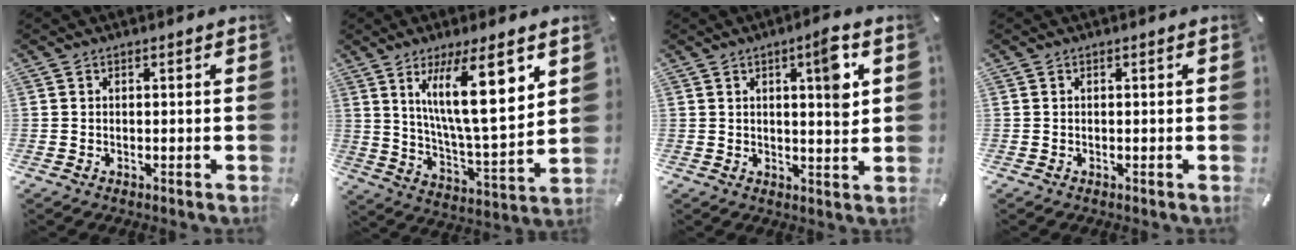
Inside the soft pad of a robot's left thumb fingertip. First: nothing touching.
{"total": 18.8, "force": [9.0, 5.4, 15.6], "torque": [-0.248, -0.031, 0.138]}
{"total": 7.7, "force": [2.9, 1.6, 6.9], "torque": [-0.091, -0.017, 0.035]}
{"total": 0.0}